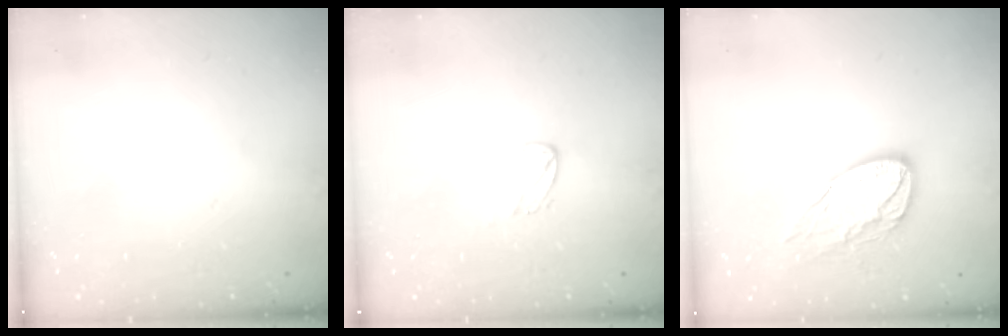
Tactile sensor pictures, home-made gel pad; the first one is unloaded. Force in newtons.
{"total": 2.4, "press": 2.4, "slide": 0.1}
{"total": 11.9, "press": 11.9, "slide": 1.0}